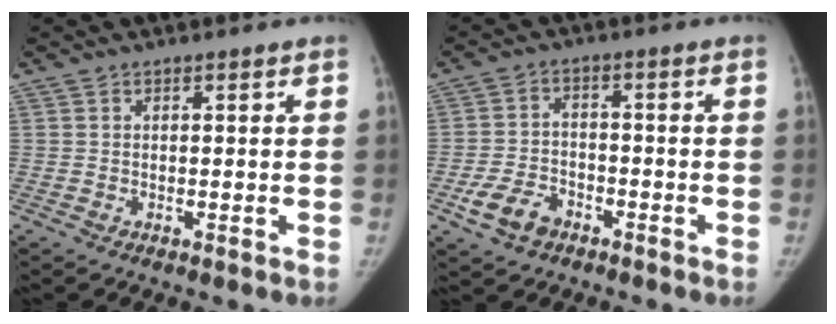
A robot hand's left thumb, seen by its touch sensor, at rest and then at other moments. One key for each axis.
{"total": 6.9, "fx": -3.8, "fy": 4.5, "fz": 3.5, "tx": -0.063, "ty": 0.021, "tz": -0.067}